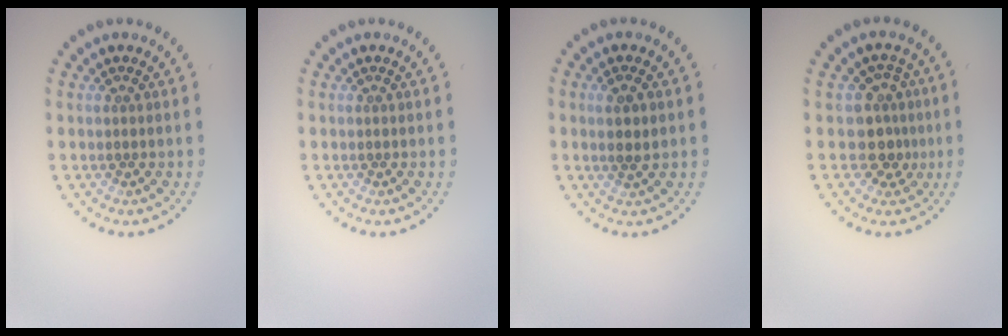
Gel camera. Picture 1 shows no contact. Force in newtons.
{"total": 0.0}
{"total": 1.6, "press": 1.4, "slide": 0.8}
{"total": 2.9, "press": 2.4, "slide": 1.6}